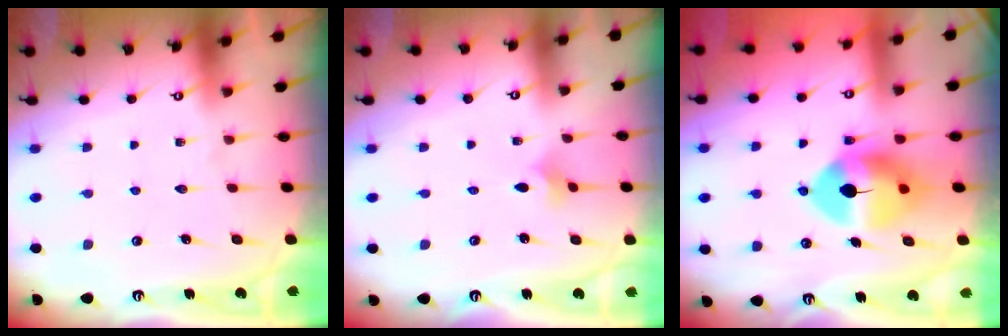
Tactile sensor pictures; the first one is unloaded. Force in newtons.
{"total": 1.8, "press": 1.7, "slide": 0.5}
{"total": 11.4, "press": 11.2, "slide": 1.8}